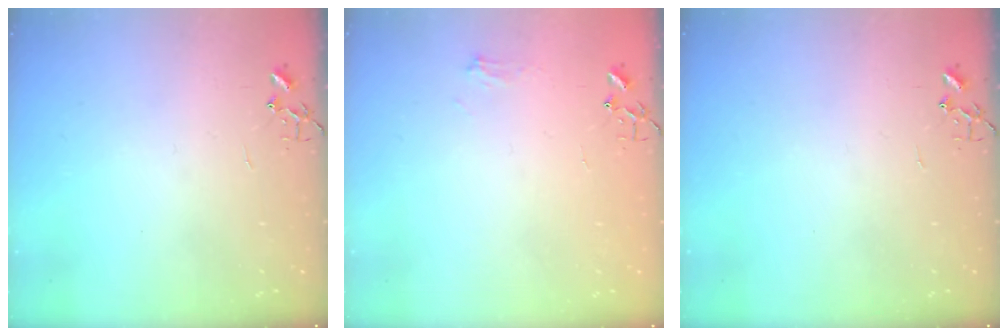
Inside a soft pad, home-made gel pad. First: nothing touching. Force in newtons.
{"total": 5.3, "press": 5.3, "slide": 0.6}
{"total": 0.0}